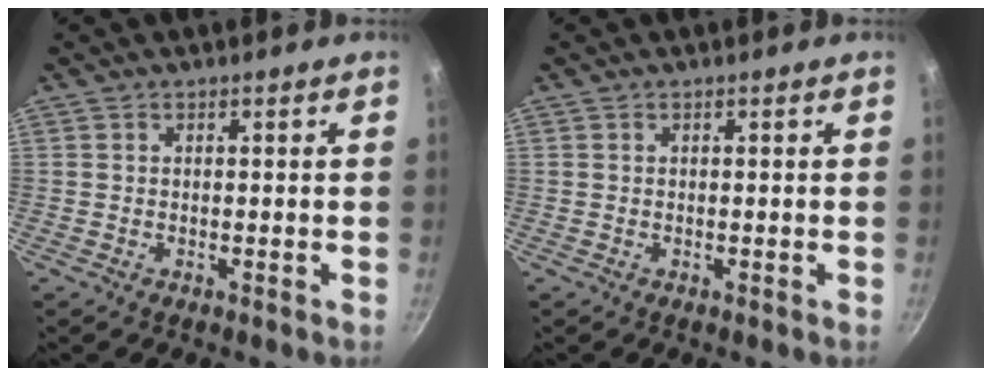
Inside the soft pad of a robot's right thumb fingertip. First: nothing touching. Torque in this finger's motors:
{"motor_torque": [-0.26, 0.18, -0.27, 0.27, 0.03]}